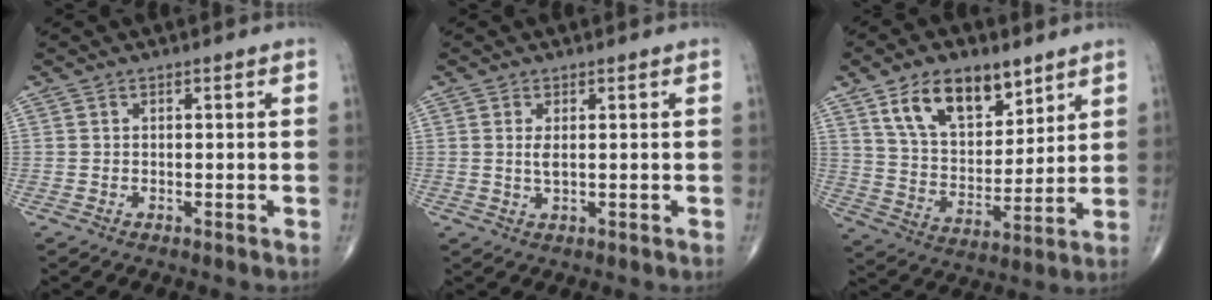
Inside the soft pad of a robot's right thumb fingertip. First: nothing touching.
{"total": 2.0, "force": [0.4, 0.6, 1.8], "torque": [-0.040, -0.006, 0.011]}
{"total": 15.2, "force": [8.9, 8.1, 9.3], "torque": [-0.123, -0.045, 0.164]}